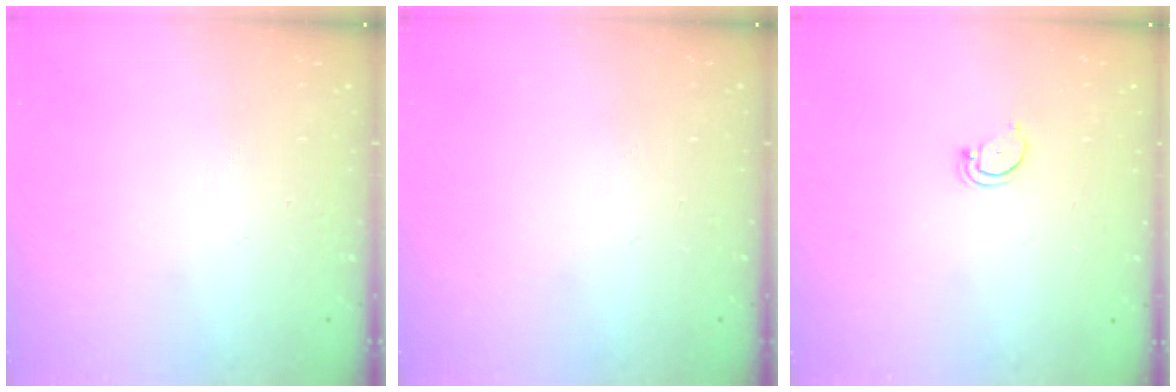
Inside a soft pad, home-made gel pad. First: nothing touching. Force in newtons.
{"total": 0.0}
{"total": 2.5, "press": 2.5, "slide": 0.2}